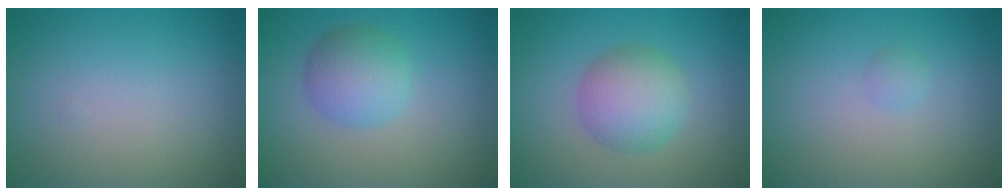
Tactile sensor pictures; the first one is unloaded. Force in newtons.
{"total": 3.8, "press": 3.8, "slide": 0.0}
{"total": 4.6, "press": 4.5, "slide": 0.3}
{"total": 0.6, "press": 0.6, "slide": 0.1}